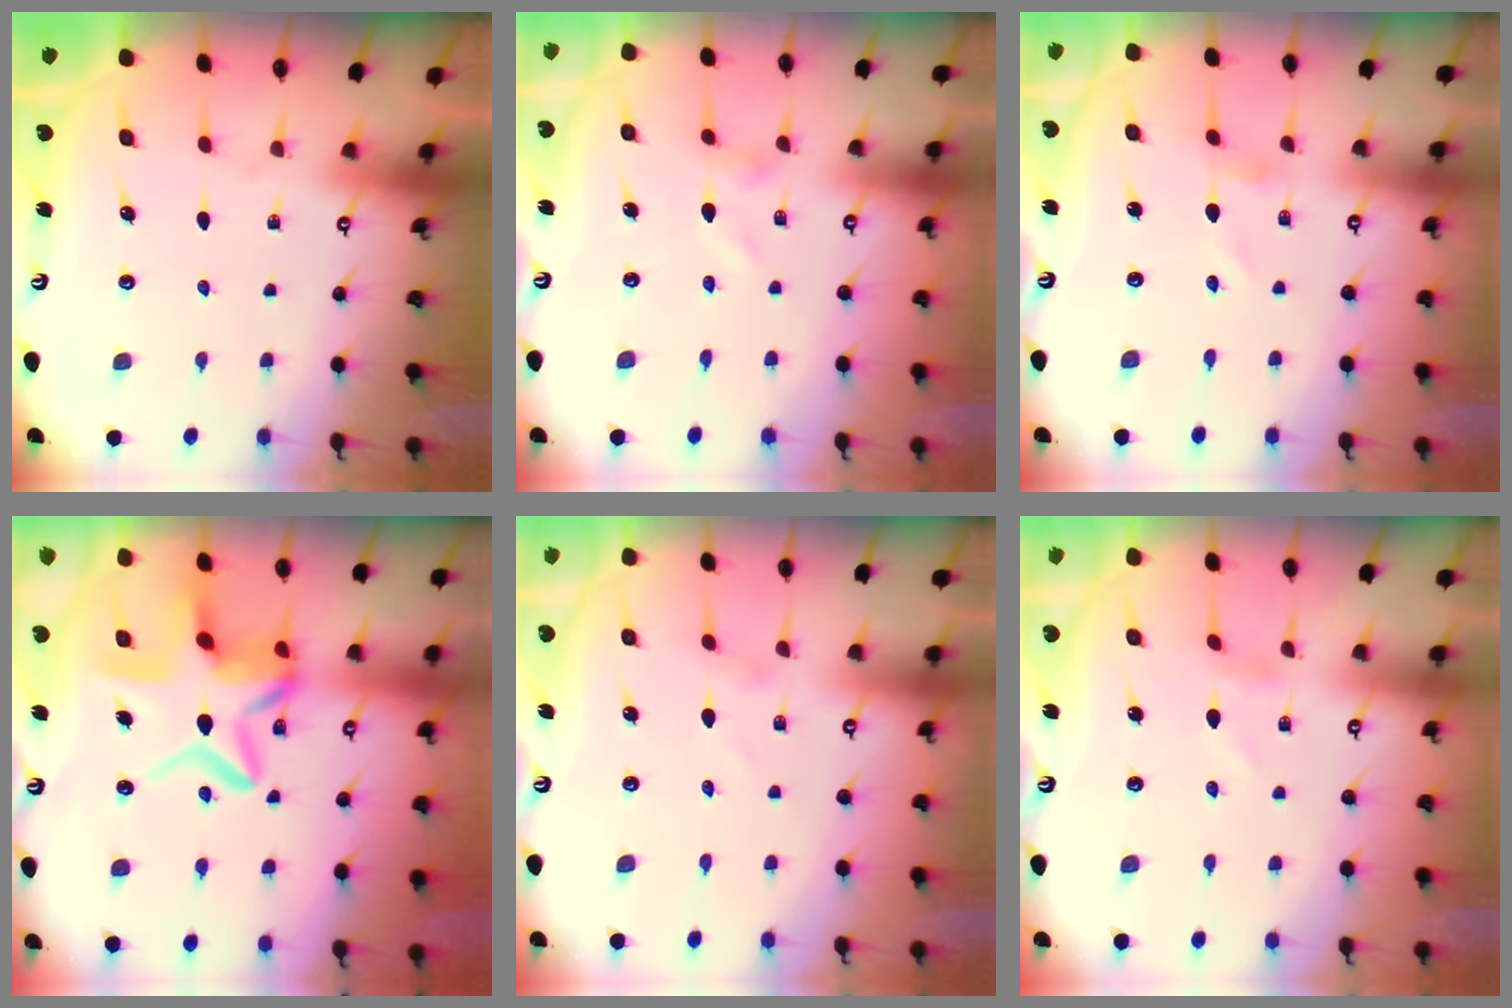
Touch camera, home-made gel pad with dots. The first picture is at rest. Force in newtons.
{"total": 0.9, "press": 0.9, "slide": 0.1}
{"total": 0.0}
{"total": 14.7, "press": 14.6, "slide": 1.5}
{"total": 1.5, "press": 1.5, "slide": 0.0}
{"total": 0.5, "press": 0.5, "slide": 0.2}